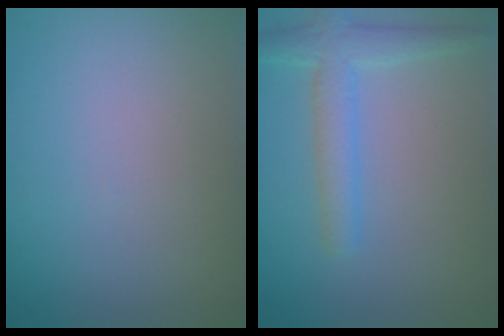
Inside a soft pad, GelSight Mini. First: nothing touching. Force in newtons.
{"total": 4.0, "press": 3.9, "slide": 0.3}